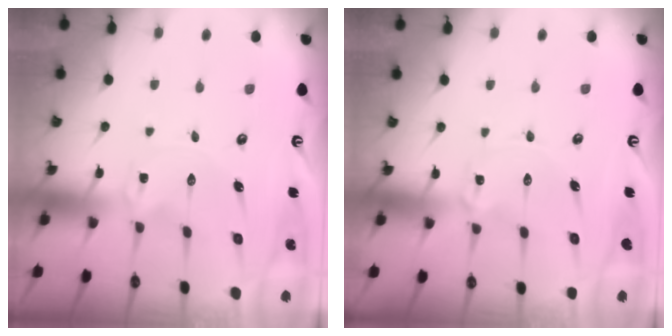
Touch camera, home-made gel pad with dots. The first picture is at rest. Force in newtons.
{"total": 0.9, "press": 0.9, "slide": 0.1}